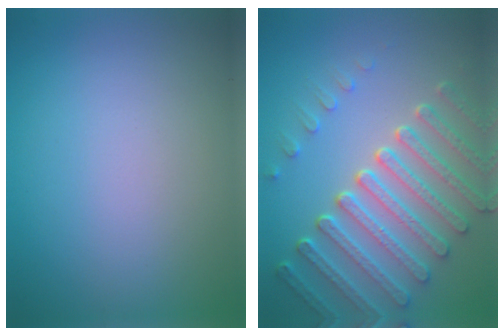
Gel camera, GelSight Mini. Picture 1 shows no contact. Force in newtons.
{"total": 7.2, "press": 5.3, "slide": 4.9}